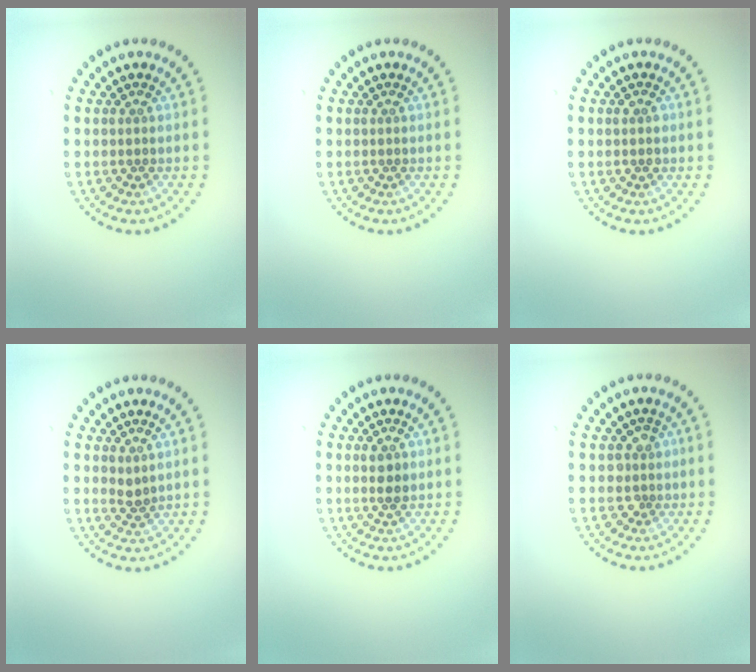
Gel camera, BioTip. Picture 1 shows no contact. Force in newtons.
{"total": 0.0}
{"total": 1.1, "press": 1.1, "slide": 0.2}
{"total": 1.2, "press": 1.0, "slide": 0.6}
{"total": 1.3, "press": 1.3, "slide": 0.4}
{"total": 1.5, "press": 1.3, "slide": 0.8}